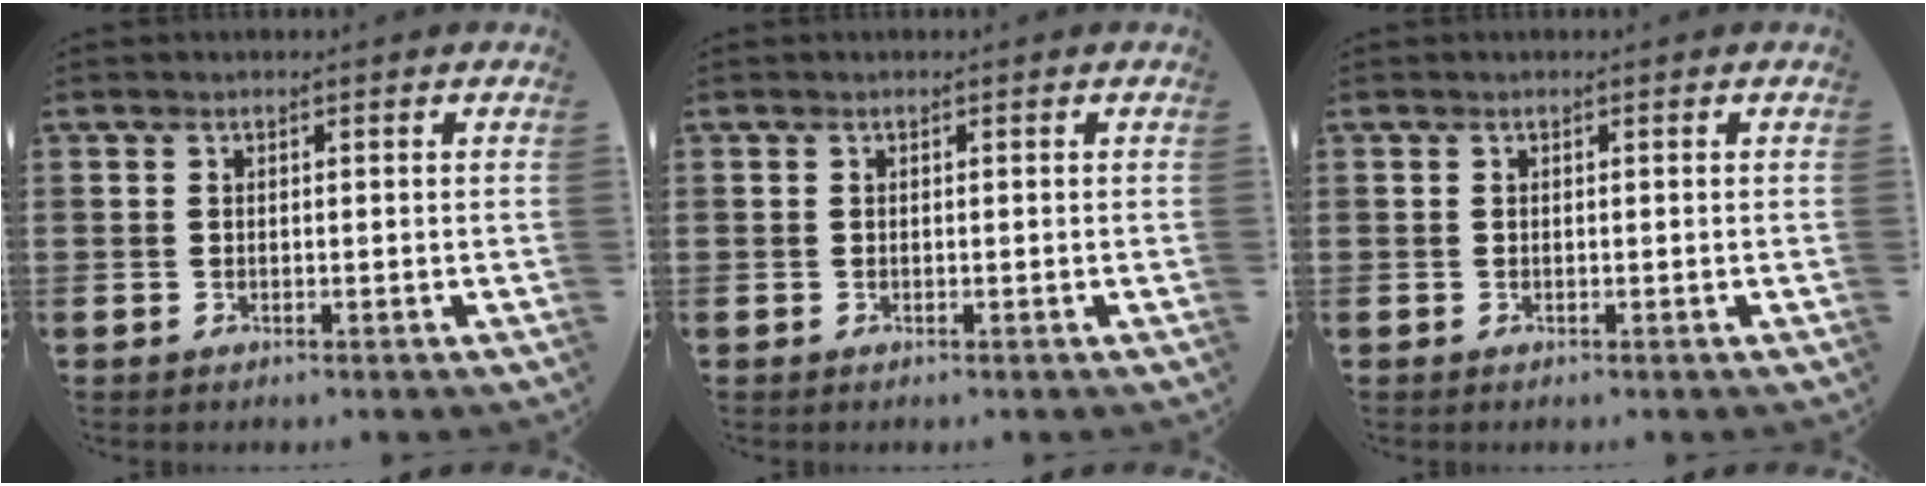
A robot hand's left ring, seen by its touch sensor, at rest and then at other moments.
{"total": 0.0}
{"total": 0.0}